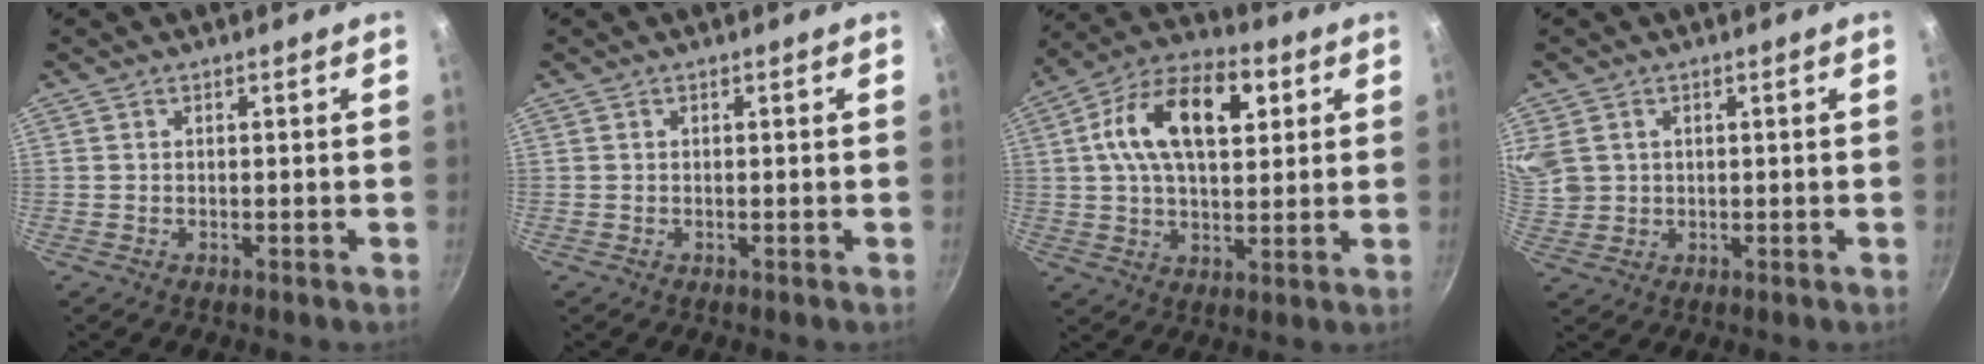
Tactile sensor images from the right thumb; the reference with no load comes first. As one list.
[{"total": 0.0}, {"total": 17.5, "force": [4.7, 9.6, 13.8], "torque": [-0.221, 0.014, 0.074]}, {"total": 8.8, "force": [2.5, 7.2, 4.3], "torque": [-0.115, 0.006, 0.063]}]